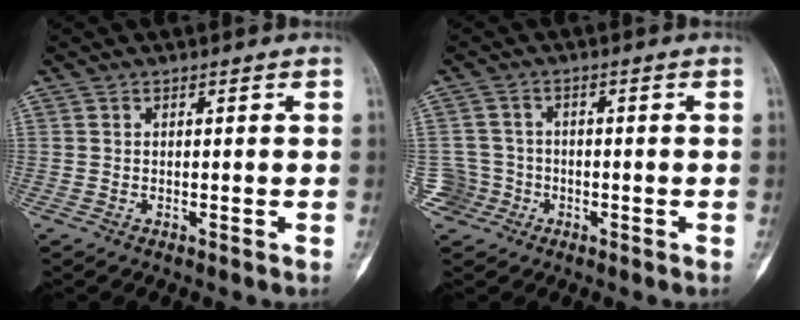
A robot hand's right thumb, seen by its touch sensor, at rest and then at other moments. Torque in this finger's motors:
{"motor_torque": [-0.23, -0.36, -0.02, 0.06, 0.00]}